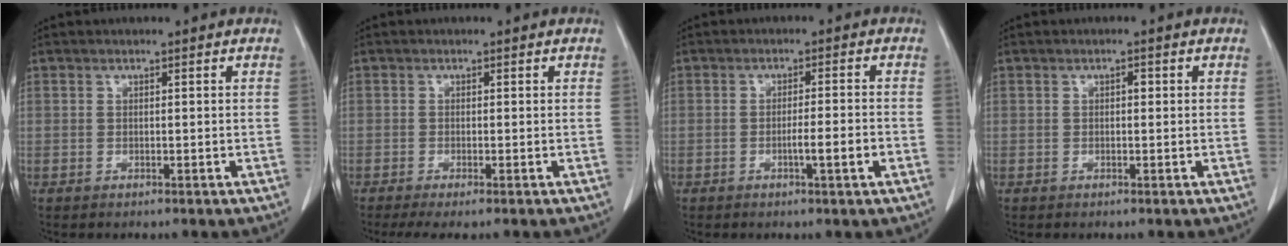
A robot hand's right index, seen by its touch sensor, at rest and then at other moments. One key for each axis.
{"total": 2.9, "fx": -2.1, "fy": 0.2, "fz": 1.9, "tx": -0.029, "ty": -0.006, "tz": -0.036}
{"total": 5.4, "fx": -2.0, "fy": -0.3, "fz": 5.0, "tx": -0.073, "ty": -0.004, "tz": -0.030}
{"total": 0.8, "fx": 0.1, "fy": 0.4, "fz": 0.6, "tx": -0.007, "ty": 0.003, "tz": 0.000}